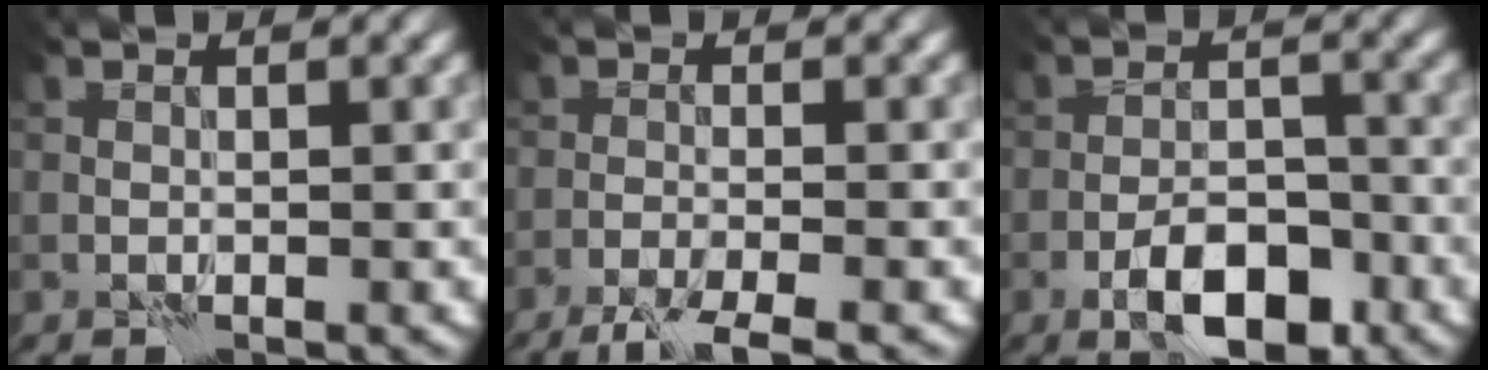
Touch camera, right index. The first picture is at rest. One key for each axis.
{"total": 4.4, "fx": -3.4, "fy": 0.4, "fz": 2.8, "tx": -0.052, "ty": -0.009, "tz": -0.067}
{"total": 5.7, "fx": -3.2, "fy": 2.4, "fz": 4.0, "tx": -0.062, "ty": 0.004, "tz": -0.059}